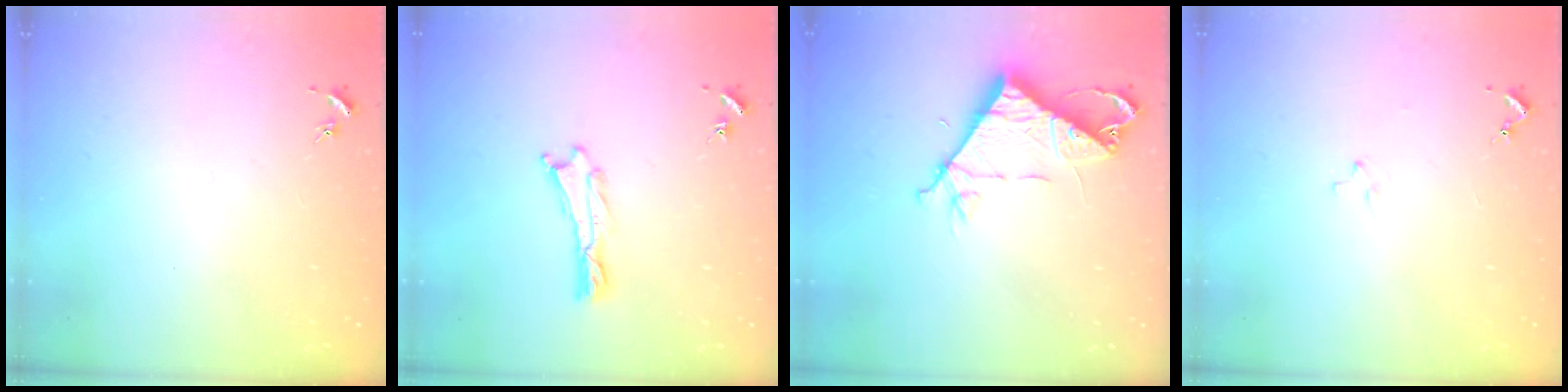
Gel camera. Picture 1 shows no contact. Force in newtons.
{"total": 0.0}
{"total": 8.8, "press": 8.7, "slide": 0.9}
{"total": 0.8, "press": 0.8, "slide": 0.2}